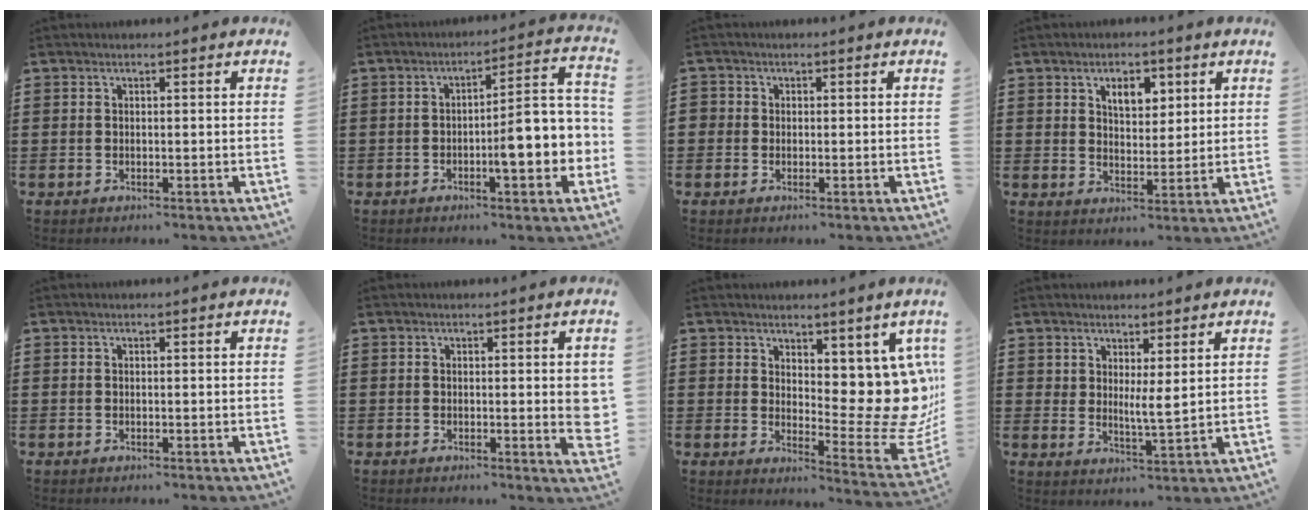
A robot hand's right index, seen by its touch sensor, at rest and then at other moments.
{"total": 9.2, "force": [-2.1, 2.4, 8.6], "torque": [-0.109, -0.019, -0.040]}
{"total": 1.3, "force": [-0.2, 1.2, 0.1], "torque": [-0.006, 0.006, -0.005]}
{"total": 4.5, "force": [2.3, 2.6, 2.9], "torque": [-0.042, 0.003, 0.034]}
{"total": 0.0}
{"total": 3.9, "force": [0.1, 0.9, 3.8], "torque": [-0.048, -0.005, 0.000]}
{"total": 11.1, "force": [4.5, 5.9, 8.2], "torque": [-0.096, -0.052, 0.094]}
{"total": 3.2, "force": [2.5, 0.7, 1.9], "torque": [-0.029, -0.012, 0.043]}